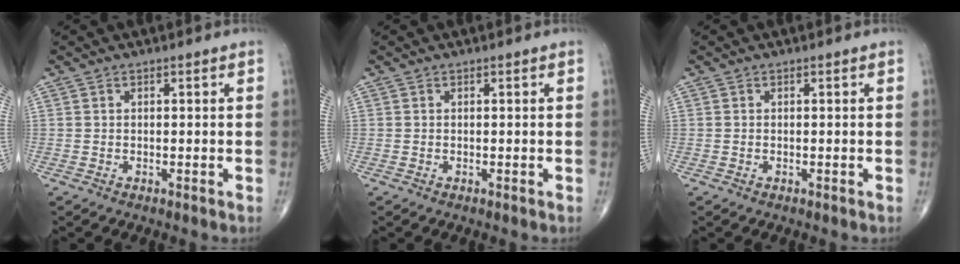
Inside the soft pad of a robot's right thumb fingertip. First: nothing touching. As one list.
[{"total": 0.0}, {"total": 0.0}]